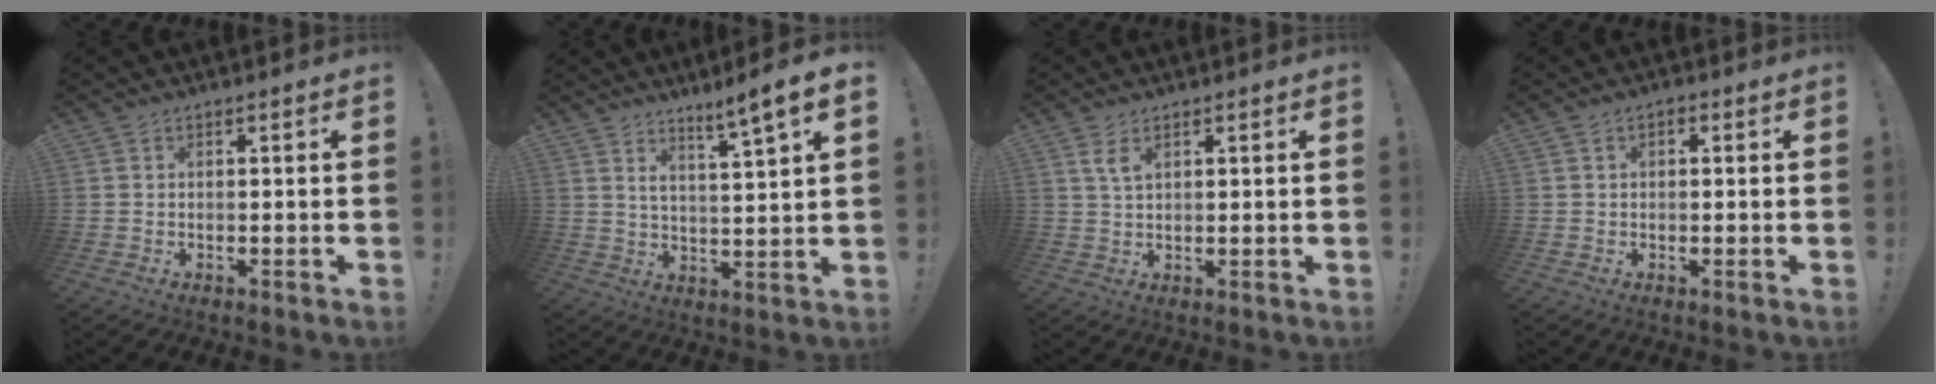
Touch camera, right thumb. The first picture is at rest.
{"total": 6.8, "force": [4.6, -0.9, 4.9], "torque": [-0.070, -0.038, 0.069]}
{"total": 3.3, "force": [1.8, 1.1, 2.5], "torque": [-0.052, -0.003, 0.033]}
{"total": 1.2, "force": [0.1, 1.0, 0.7], "torque": [-0.009, 0.003, 0.001]}